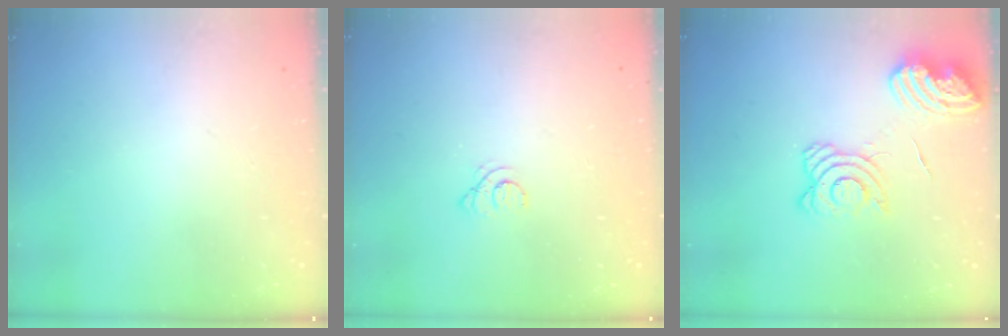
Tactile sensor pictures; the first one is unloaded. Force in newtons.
{"total": 1.6, "press": 1.6, "slide": 0.2}
{"total": 14.7, "press": 14.6, "slide": 1.3}